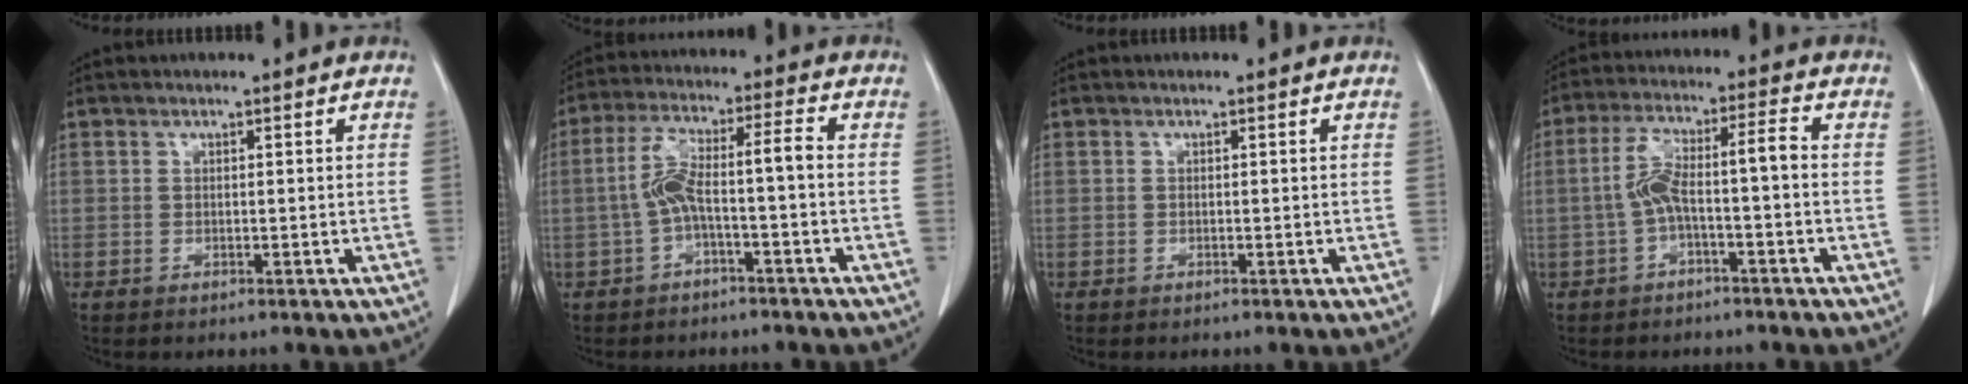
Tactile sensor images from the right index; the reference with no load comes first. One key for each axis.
{"total": 7.0, "fx": -1.6, "fy": 0.6, "fz": 6.8, "tx": -0.137, "ty": 0.036, "tz": -0.028}
{"total": 0.0}
{"total": 7.2, "fx": -1.4, "fy": 0.9, "fz": 6.9, "tx": -0.138, "ty": 0.037, "tz": -0.025}